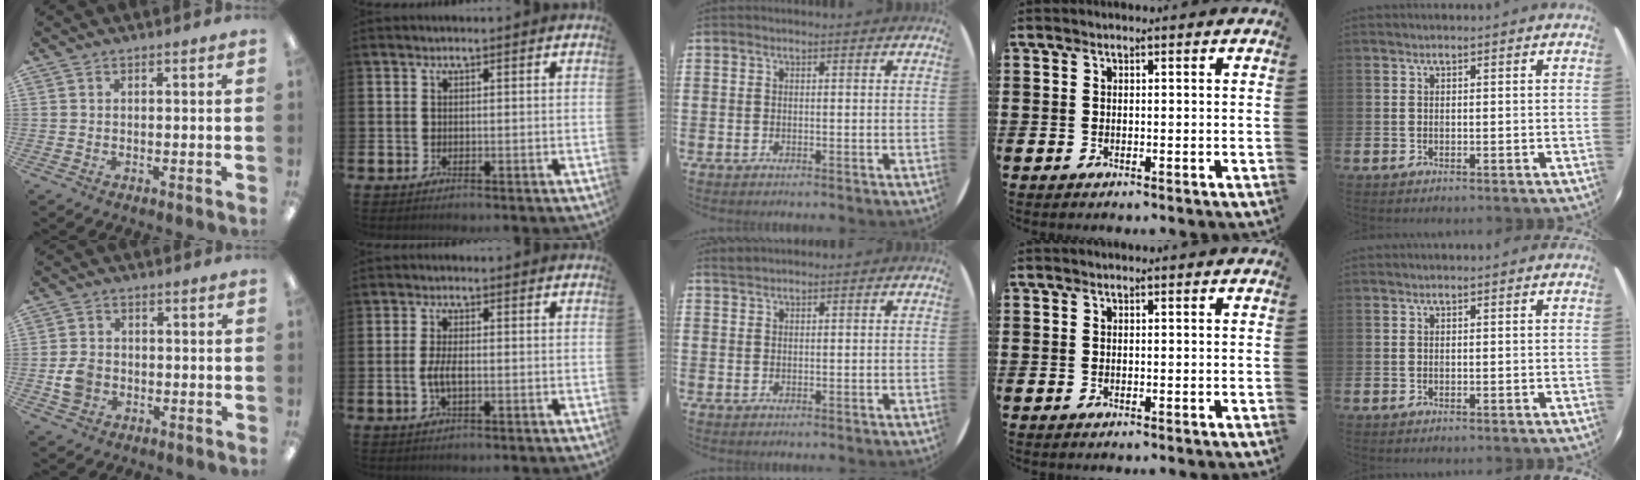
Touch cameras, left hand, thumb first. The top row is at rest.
{"thumb": {"total": 5.3, "force": [-1.3, 4.4, 2.5], "torque": [-0.041, 0.006, -0.024]}, "index": {"total": 3.1, "force": [-0.5, 1.2, 2.9], "torque": [-0.052, -0.005, -0.013]}, "middle": {"total": 0.9, "force": [0.9, 0.0, -0.1], "torque": [0.002, 0.000, 0.017]}}